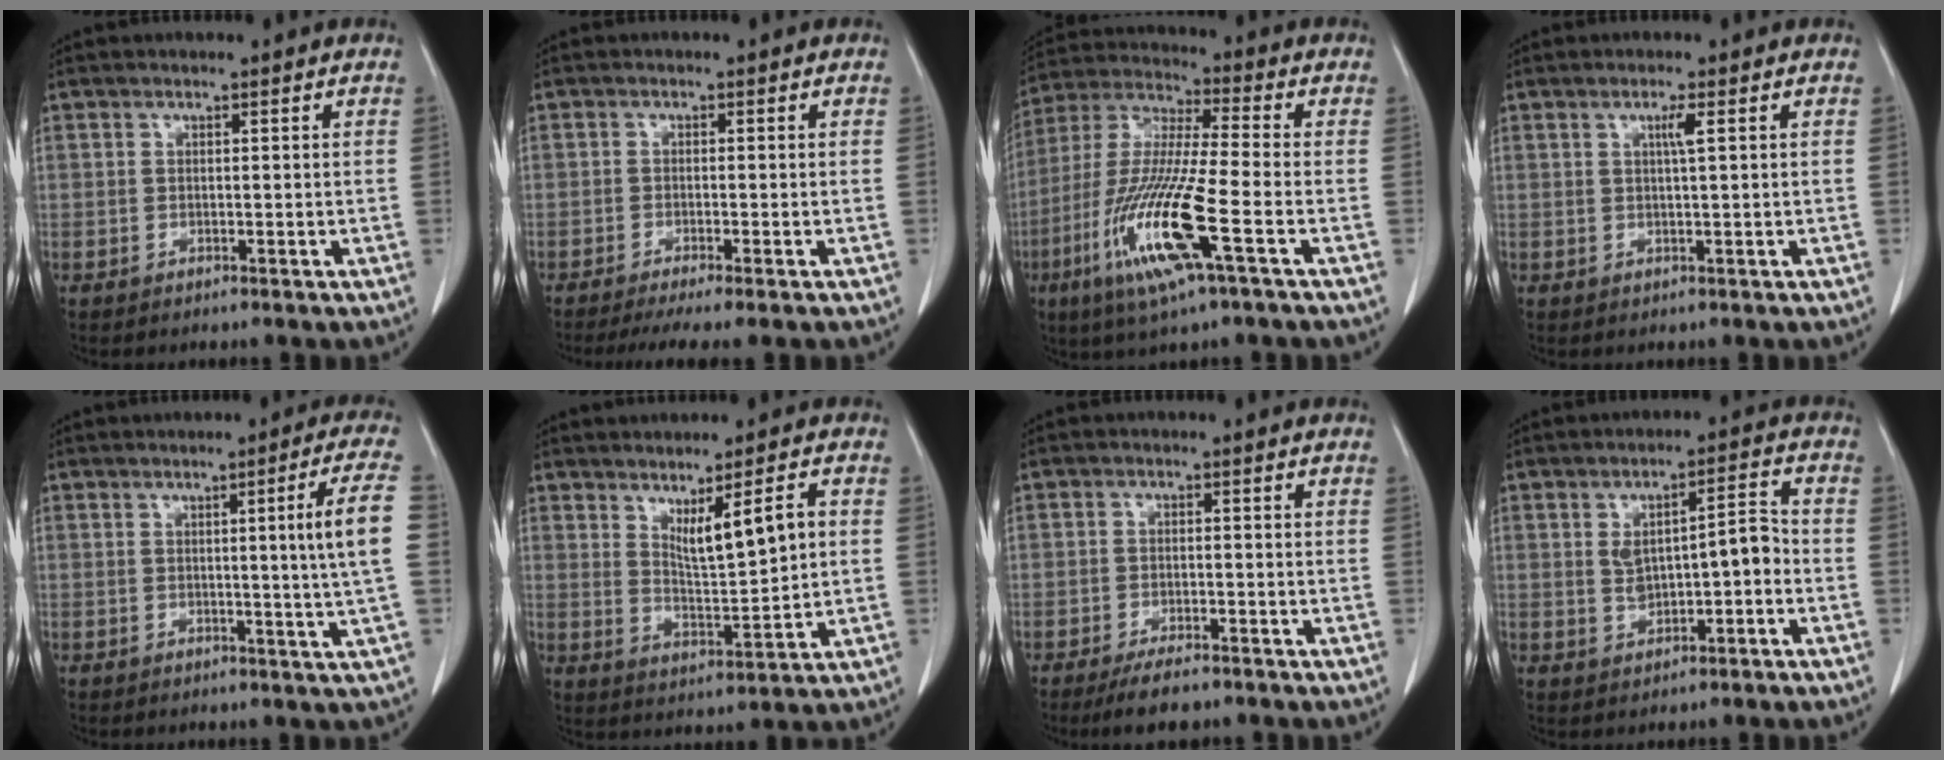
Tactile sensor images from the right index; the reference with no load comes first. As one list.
[{"total": 5.8, "force": [-4.6, -0.2, 3.5], "torque": [-0.047, -0.011, -0.073]}, {"total": 16.1, "force": [-6.1, 0.5, 14.9], "torque": [-0.313, -0.024, -0.120]}, {"total": 1.8, "force": [0.6, -0.5, 1.6], "torque": [-0.030, -0.001, 0.011]}, {"total": 7.6, "force": [0.4, -2.1, 7.3], "torque": [-0.099, -0.009, 0.008]}, {"total": 7.4, "force": [2.3, 0.9, 7.0], "torque": [-0.120, -0.012, 0.048]}, {"total": 4.6, "force": [-3.7, 1.3, 2.5], "torque": [-0.043, -0.004, -0.059]}, {"total": 6.4, "force": [-0.6, 2.4, 6.0], "torque": [-0.097, 0.024, -0.001]}]